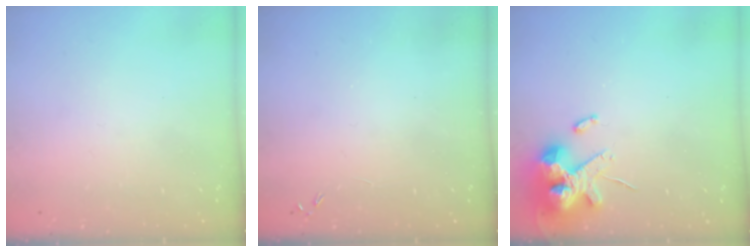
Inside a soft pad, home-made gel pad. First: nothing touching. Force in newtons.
{"total": 0.0}
{"total": 14.8, "press": 14.6, "slide": 2.2}